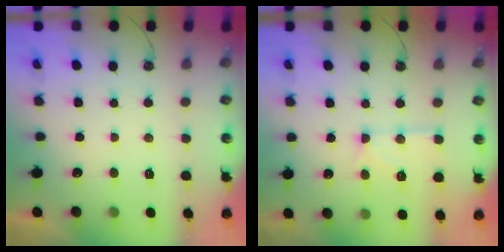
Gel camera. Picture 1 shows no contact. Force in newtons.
{"total": 12.9, "press": 12.9, "slide": 1.2}